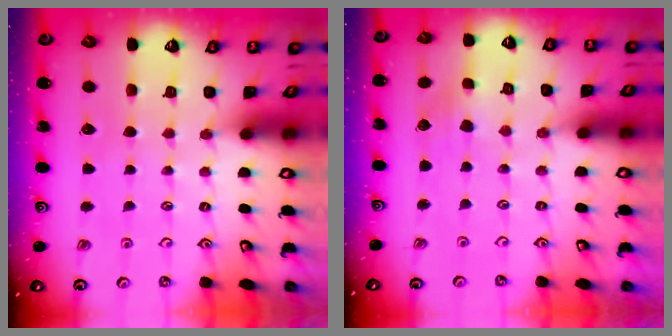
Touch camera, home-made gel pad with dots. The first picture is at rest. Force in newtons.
{"total": 1.4, "press": 1.4, "slide": 0.2}